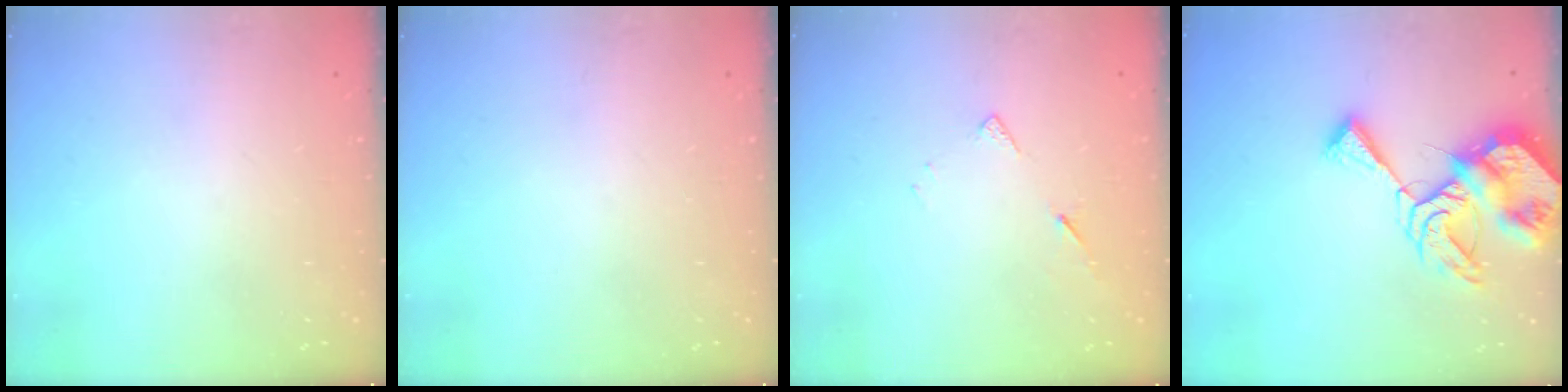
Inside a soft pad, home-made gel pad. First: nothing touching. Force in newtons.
{"total": 0.0}
{"total": 5.8, "press": 5.8, "slide": 0.7}
{"total": 11.4, "press": 11.3, "slide": 1.4}